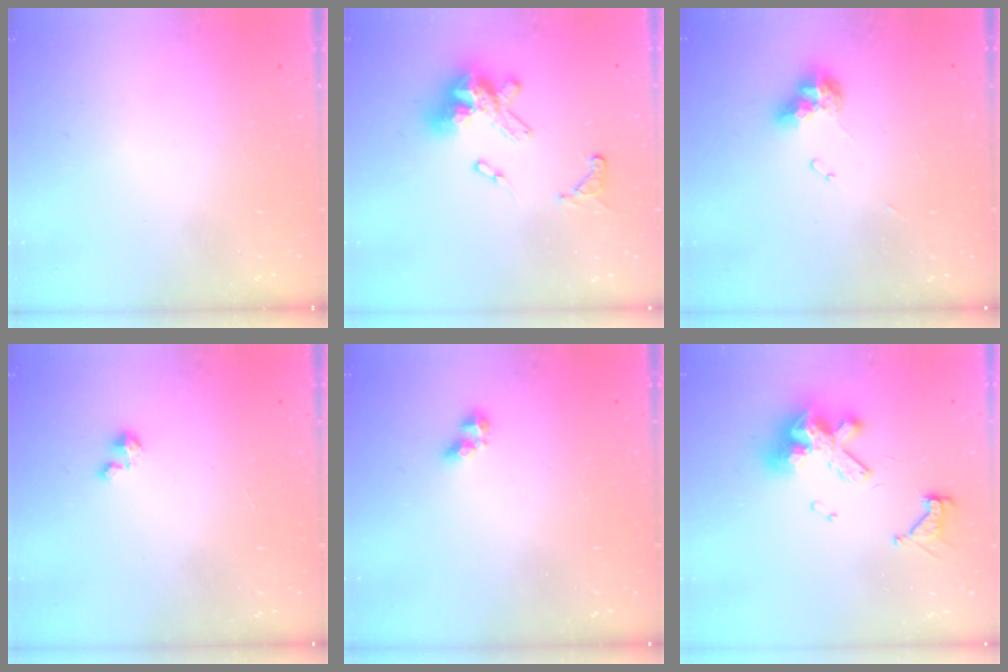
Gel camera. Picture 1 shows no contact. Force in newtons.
{"total": 15.9, "press": 15.9, "slide": 1.7}
{"total": 9.1, "press": 9.0, "slide": 1.1}
{"total": 1.8, "press": 1.8, "slide": 0.1}
{"total": 3.3, "press": 3.3, "slide": 0.2}
{"total": 13.1, "press": 13.0, "slide": 1.6}